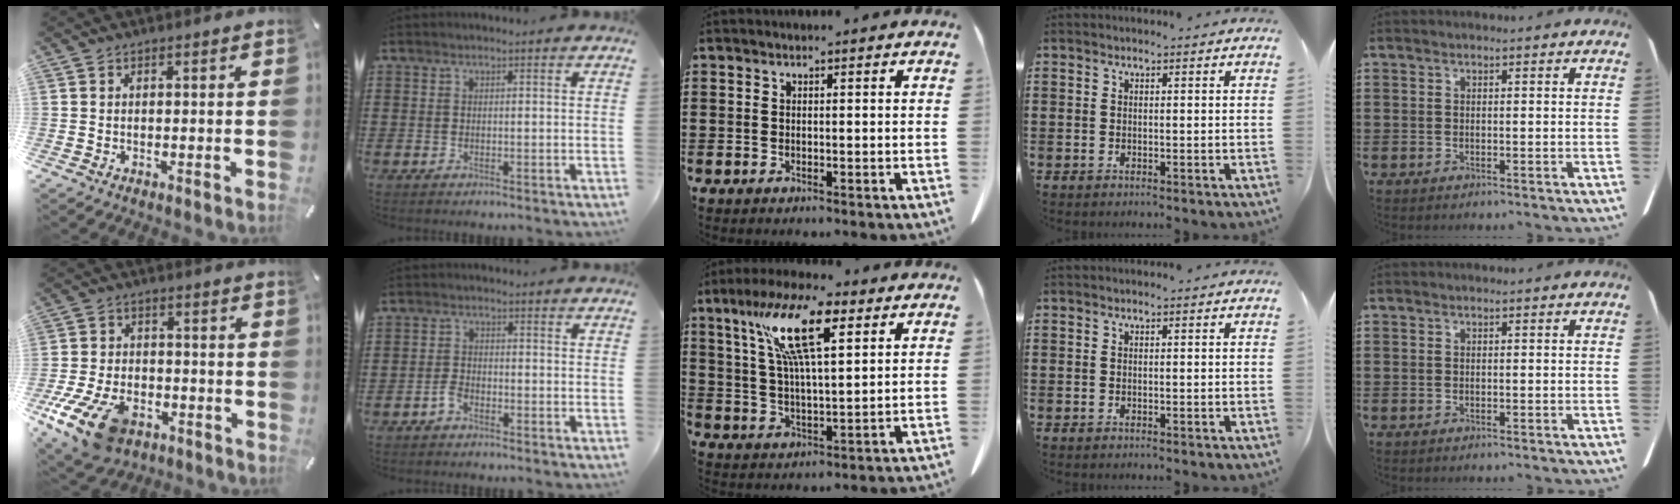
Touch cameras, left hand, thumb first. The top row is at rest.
{"thumb": {"total": 15.1, "force": [-7.8, 9.2, 9.1], "torque": [-0.189, 0.042, -0.132]}, "index": {"total": 2.1, "force": [-1.6, 1.0, 1.1], "torque": [-0.030, 0.000, -0.033]}, "middle": {"total": 13.2, "force": [7.1, 3.5, 10.6], "torque": [-0.224, -0.004, 0.121]}}